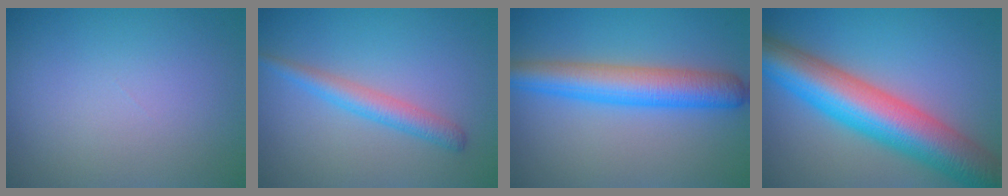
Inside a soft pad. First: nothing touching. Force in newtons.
{"total": 2.5, "press": 2.5, "slide": 0.0}
{"total": 5.6, "press": 5.6, "slide": 0.1}
{"total": 10.6, "press": 10.6, "slide": 0.2}